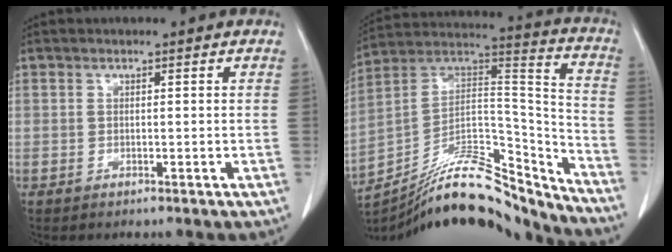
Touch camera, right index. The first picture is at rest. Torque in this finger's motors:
{"motor_torque": [0.24, -0.32, 0.09, 0.05]}